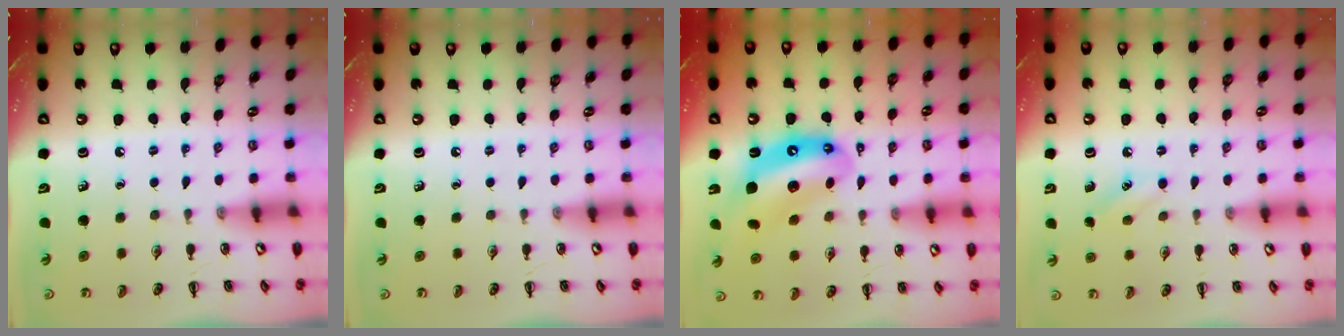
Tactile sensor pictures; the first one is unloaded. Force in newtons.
{"total": 0.0}
{"total": 12.9, "press": 12.4, "slide": 3.6}
{"total": 8.1, "press": 7.9, "slide": 1.8}